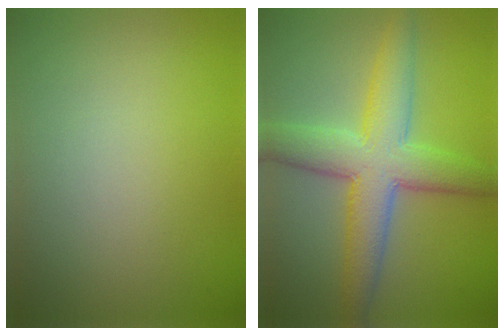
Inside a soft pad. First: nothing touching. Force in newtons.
{"total": 7.5, "press": 7.5, "slide": 0.6}